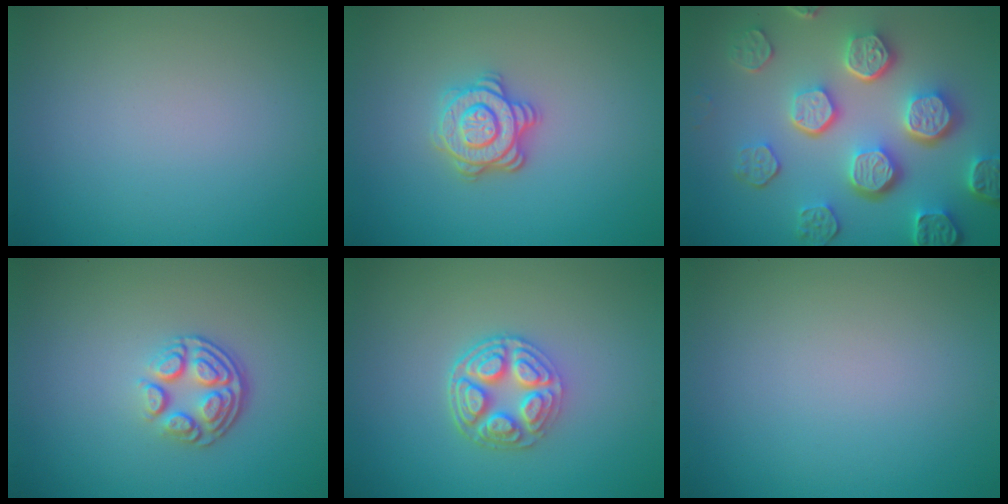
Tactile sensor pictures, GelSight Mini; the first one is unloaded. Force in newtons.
{"total": 3.6, "press": 3.1, "slide": 1.9}
{"total": 8.1, "press": 6.1, "slide": 5.3}
{"total": 3.9, "press": 2.7, "slide": 2.8}
{"total": 4.7, "press": 3.7, "slide": 2.9}
{"total": 0.0}